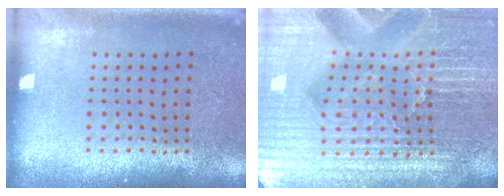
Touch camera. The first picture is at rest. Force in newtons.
{"total": 6.5, "press": 5.8, "slide": 3.1}